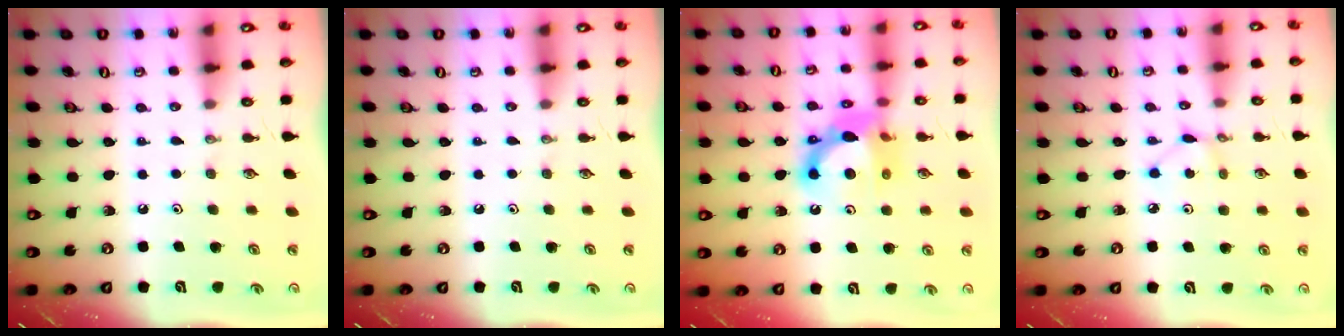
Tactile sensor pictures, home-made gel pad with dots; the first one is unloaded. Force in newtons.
{"total": 0.0}
{"total": 12.4, "press": 12.3, "slide": 1.8}
{"total": 2.2, "press": 2.2, "slide": 0.1}